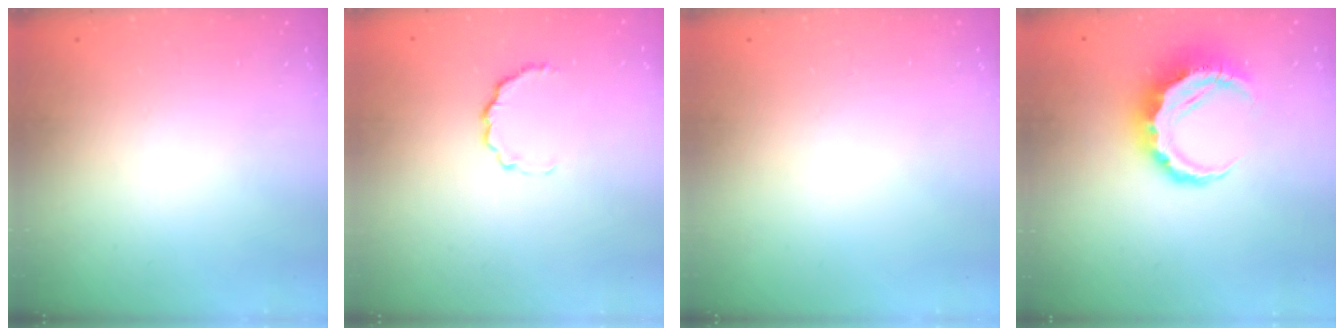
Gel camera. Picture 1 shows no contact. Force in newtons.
{"total": 4.7, "press": 4.5, "slide": 1.1}
{"total": 0.0}
{"total": 8.8, "press": 8.6, "slide": 1.6}